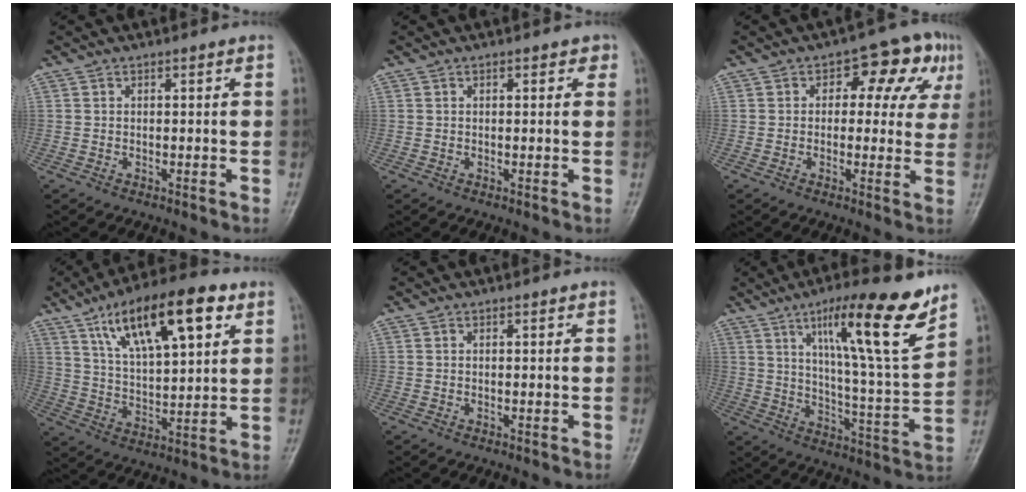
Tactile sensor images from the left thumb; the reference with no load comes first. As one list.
[{"total": 1.7, "force": [0.8, 1.0, 1.1], "torque": [-0.001, 0.001, 0.006]}, {"total": 10.3, "force": [3.4, 6.3, 7.4], "torque": [-0.036, 0.016, 0.034]}, {"total": 18.9, "force": [9.3, 7.0, 15.0], "torque": [-0.220, -0.020, 0.161]}, {"total": 0.0}, {"total": 18.7, "force": [11.3, 2.5, 14.8], "torque": [-0.211, -0.061, 0.182]}]